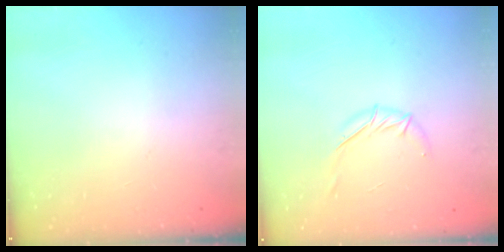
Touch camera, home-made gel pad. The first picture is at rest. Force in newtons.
{"total": 5.8, "press": 5.7, "slide": 1.3}